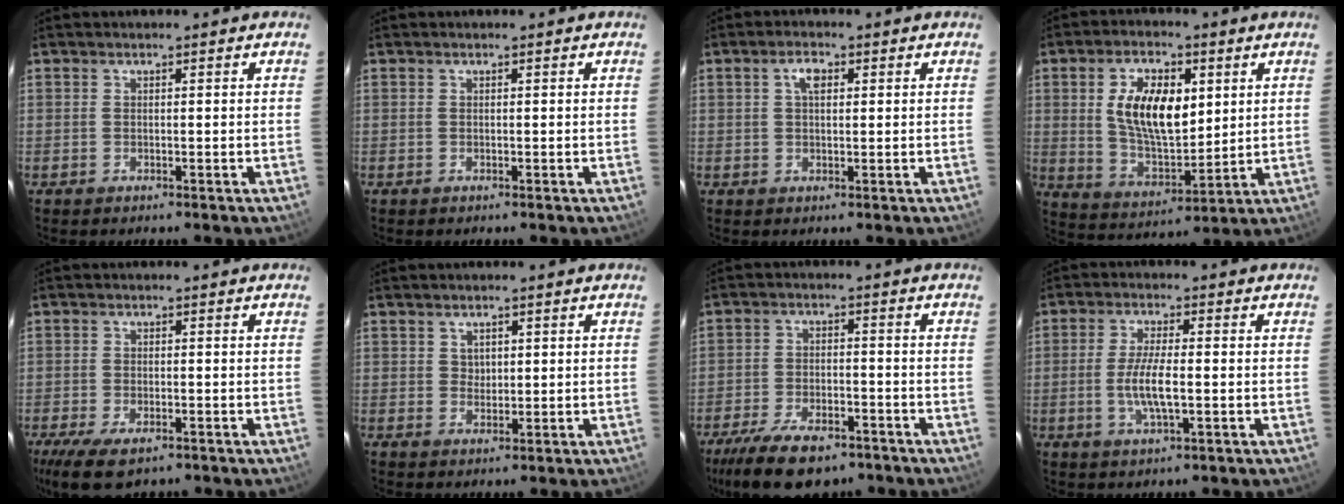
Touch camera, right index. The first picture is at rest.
{"total": 0.0}
{"total": 2.9, "force": [0.9, 1.5, 2.3], "torque": [-0.043, 0.010, 0.017]}
{"total": 13.6, "force": [3.4, 6.9, 11.2], "torque": [-0.204, 0.009, 0.074]}
{"total": 8.6, "force": [-5.4, 3.7, 5.6], "torque": [-0.134, -0.033, -0.093]}
{"total": 2.0, "force": [0.9, 1.7, 0.6], "torque": [-0.003, 0.005, 0.017]}
{"total": 15.0, "force": [-10.7, 6.4, 8.4], "torque": [-0.189, -0.024, -0.174]}
{"total": 6.4, "force": [-1.2, 1.6, 6.1], "torque": [-0.122, -0.006, -0.022]}